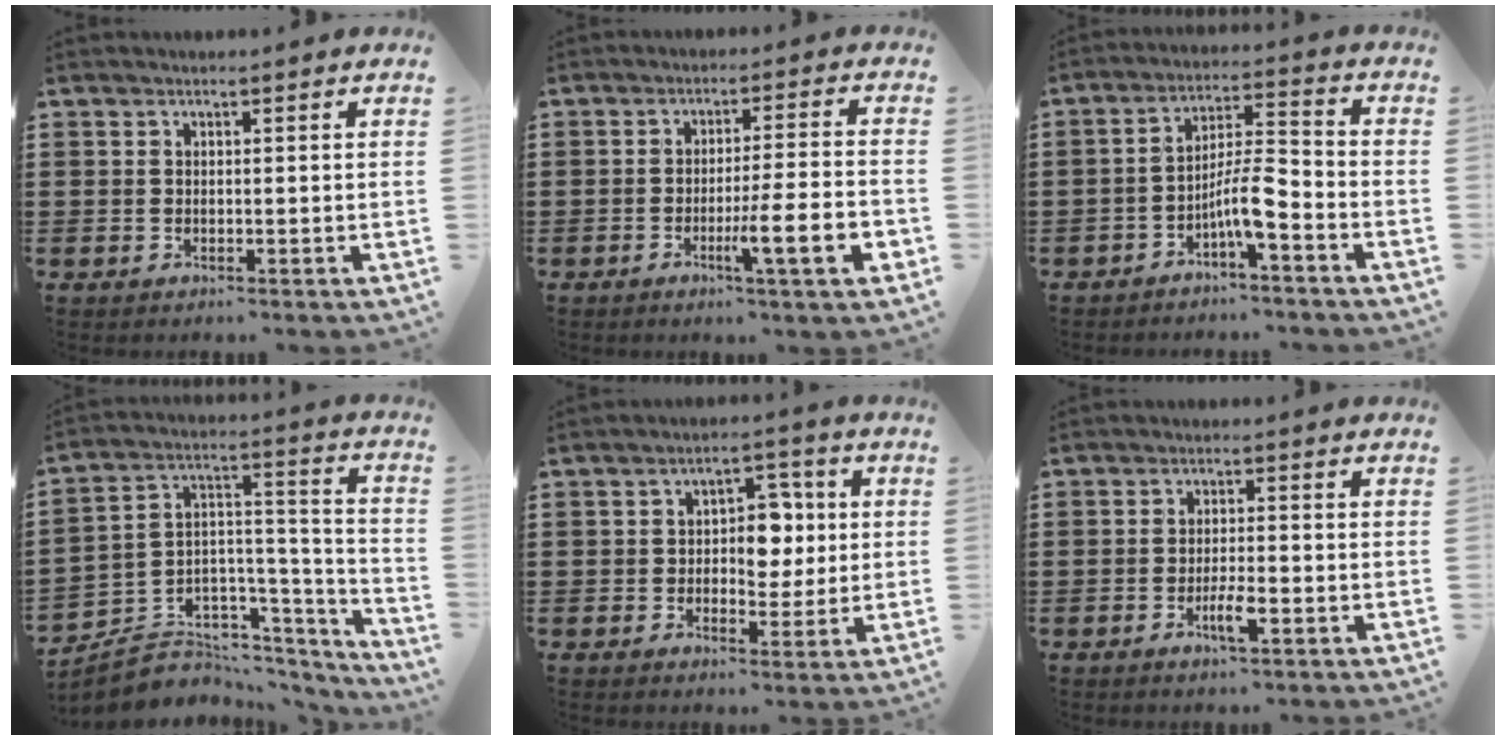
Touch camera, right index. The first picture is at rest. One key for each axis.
{"total": 8.9, "fx": -3.3, "fy": 0.4, "fz": 8.2, "tx": -0.137, "ty": -0.009, "tz": -0.057}
{"total": 7.4, "fx": -4.0, "fy": 1.4, "fz": 6.1, "tx": -0.119, "ty": 0.002, "tz": -0.079}
{"total": 4.5, "fx": -2.9, "fy": 3.5, "fz": 0.2, "tx": -0.021, "ty": -0.014, "tz": -0.054}
{"total": 5.6, "fx": 0.1, "fy": 4.0, "fz": 3.9, "tx": -0.063, "ty": 0.005, "tz": -0.008}
{"total": 3.9, "fx": -1.8, "fy": 1.0, "fz": 3.4, "tx": -0.070, "ty": -0.002, "tz": -0.036}